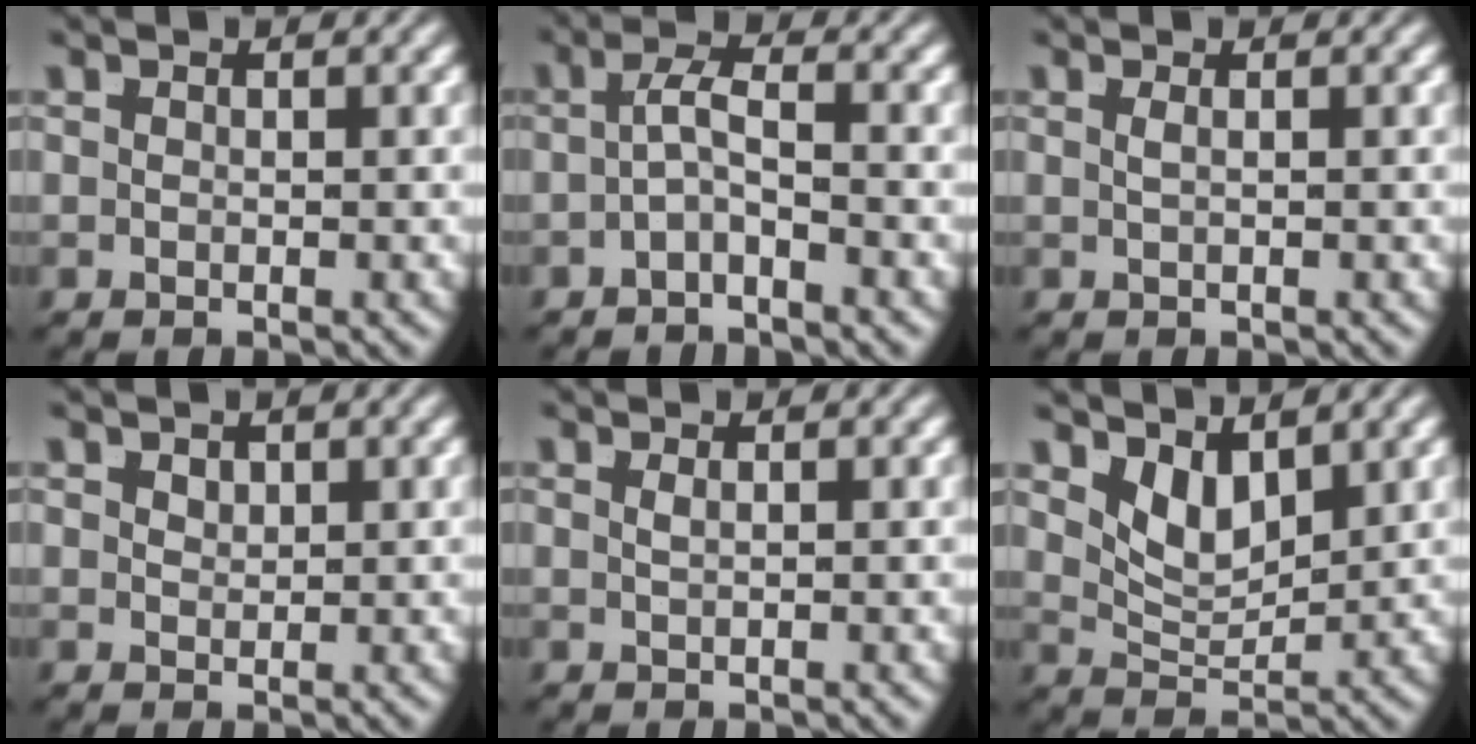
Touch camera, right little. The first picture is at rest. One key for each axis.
{"total": 1.9, "fx": -0.9, "fy": 0.2, "fz": 1.6, "tx": -0.030, "ty": -0.006, "tz": -0.016}
{"total": 0.9, "fx": -0.1, "fy": -0.9, "fz": 0.3, "tx": -0.004, "ty": -0.004, "tz": 0.002}
{"total": 0.8, "fx": 0.8, "fy": -0.1, "fz": 0.2, "tx": 0.002, "ty": -0.008, "tz": 0.025}
{"total": 0.9, "fx": 0.0, "fy": -0.9, "fz": 0.2, "tx": 0.001, "ty": -0.005, "tz": 0.007}
{"total": 4.1, "fx": 2.2, "fy": 2.1, "fz": 2.8, "tx": -0.040, "ty": -0.009, "tz": 0.039}